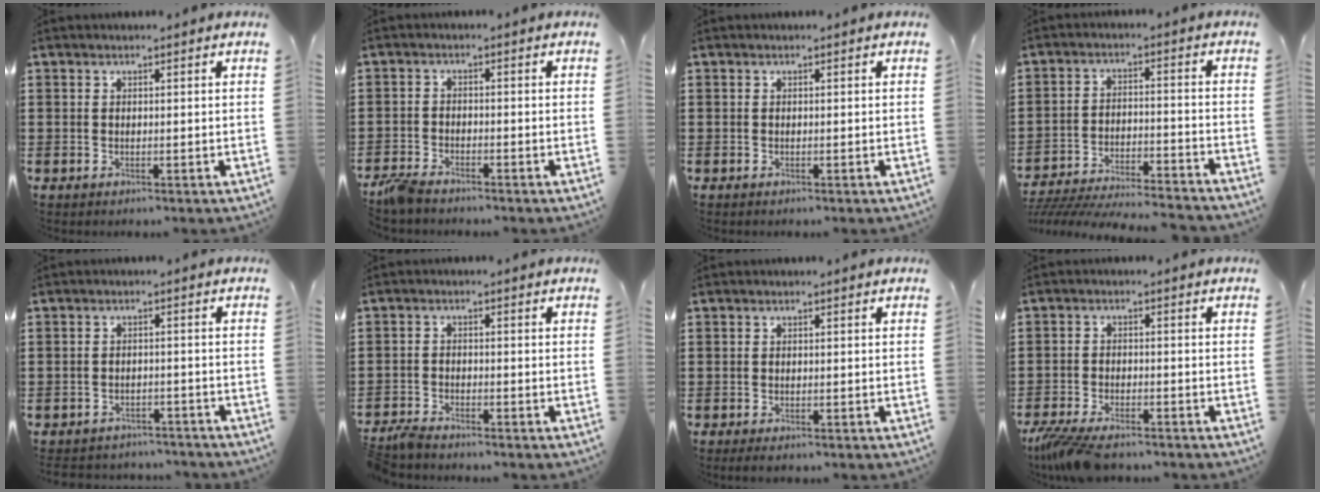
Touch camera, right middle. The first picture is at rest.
{"total": 3.0, "force": [-2.7, 0.6, 1.0], "torque": [-0.039, -0.002, -0.062]}
{"total": 0.0}
{"total": 5.8, "force": [-5.7, 0.2, 1.2], "torque": [-0.030, -0.002, -0.115]}
{"total": 2.7, "force": [-2.6, 0.6, -0.3], "torque": [-0.002, 0.001, -0.059]}
{"total": 2.5, "force": [-2.4, 0.3, 0.5], "torque": [-0.019, 0.003, -0.052]}
{"total": 0.7, "force": [-0.6, 0.2, 0.3], "torque": [-0.008, -0.005, -0.011]}
{"total": 4.9, "force": [-4.2, 0.9, 2.3], "torque": [-0.064, -0.011, -0.086]}